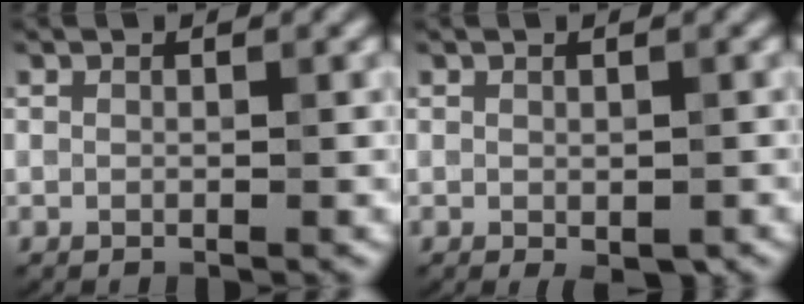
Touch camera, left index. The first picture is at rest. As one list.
[{"total": 1.3, "force": [-0.7, 0.6, 0.9], "torque": [-0.018, -0.007, -0.003]}]